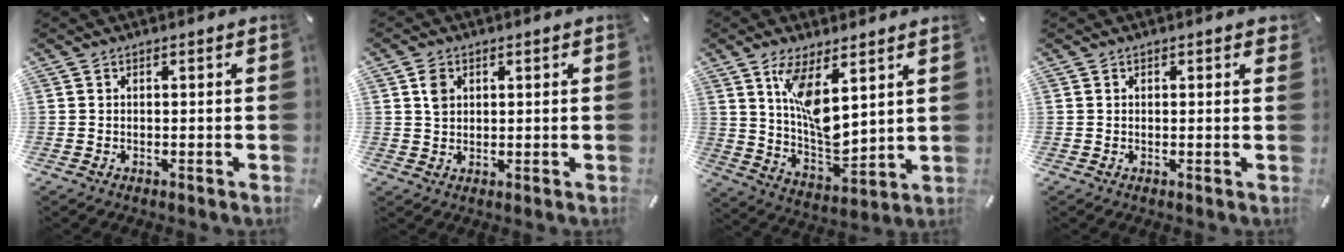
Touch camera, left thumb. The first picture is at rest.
{"total": 3.2, "force": [1.1, 2.7, 1.3], "torque": [-0.016, 0.001, 0.016]}
{"total": 11.8, "force": [5.8, 5.2, 8.9], "torque": [-0.162, -0.034, 0.104]}
{"total": 0.7, "force": [0.4, 0.5, 0.4], "torque": [0.000, 0.000, 0.005]}